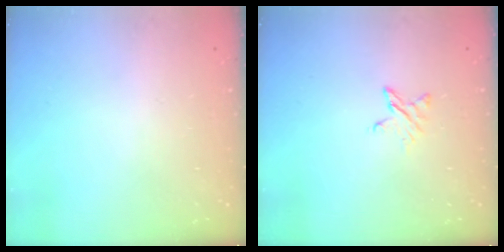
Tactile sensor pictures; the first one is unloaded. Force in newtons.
{"total": 3.9, "press": 3.9, "slide": 0.3}